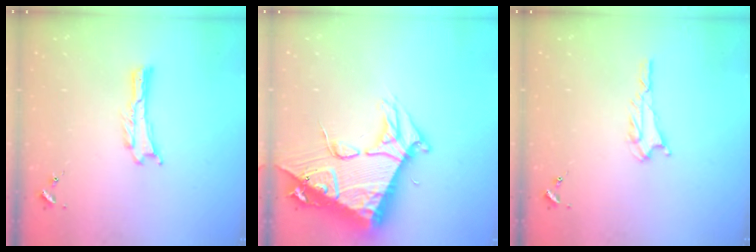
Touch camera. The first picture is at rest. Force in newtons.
{"total": 11.1, "press": 11.1, "slide": 1.3}
{"total": 1.6, "press": 1.6, "slide": 0.1}